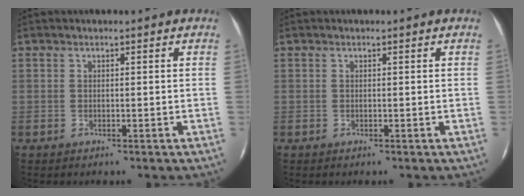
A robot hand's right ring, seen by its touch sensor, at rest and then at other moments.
{"total": 0.0}